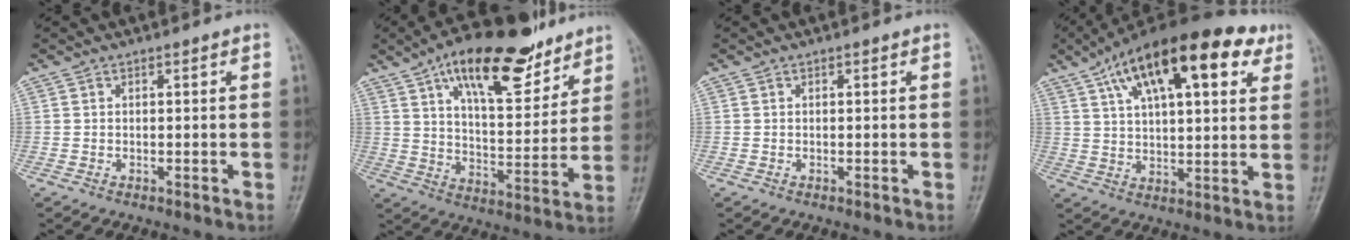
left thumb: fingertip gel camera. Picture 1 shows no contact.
{"total": 20.3, "force": [12.9, 8.2, 13.3], "torque": [-0.171, -0.053, 0.212]}
{"total": 0.0}
{"total": 21.9, "force": [11.1, 8.8, 16.7], "torque": [-0.245, 0.000, 0.172]}